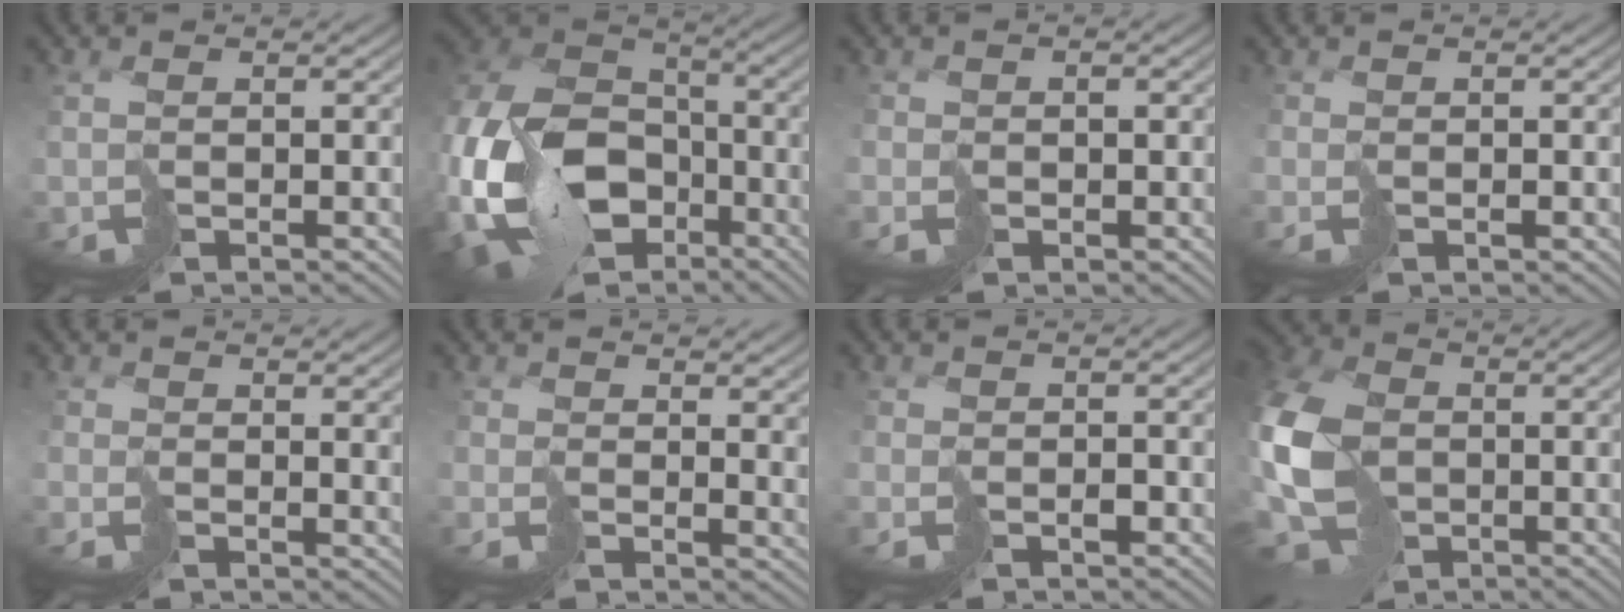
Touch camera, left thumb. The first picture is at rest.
{"total": 19.7, "force": [-7.3, 13.6, 12.2], "torque": [-0.321, -0.036, -0.098]}
{"total": 1.4, "force": [-0.3, 1.0, -0.9], "torque": [0.024, -0.005, -0.012]}
{"total": 0.9, "force": [0.1, 0.0, -0.9], "torque": [0.026, 0.000, 0.001]}
{"total": 1.8, "force": [1.6, 0.6, 0.3], "torque": [-0.004, -0.003, 0.030]}
{"total": 3.1, "force": [2.5, 1.4, 1.2], "torque": [-0.025, -0.005, 0.046]}
{"total": 0.8, "force": [-0.4, 0.4, -0.5], "torque": [0.023, -0.001, -0.009]}
{"total": 13.5, "force": [-1.6, 10.0, 9.0], "torque": [-0.251, -0.026, -0.024]}